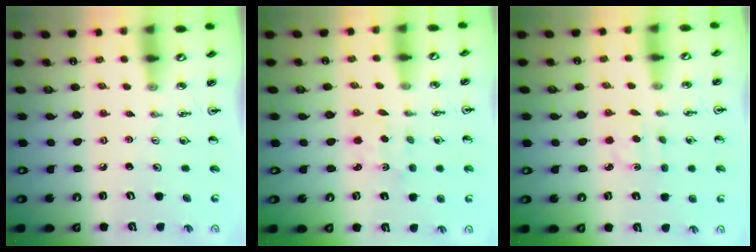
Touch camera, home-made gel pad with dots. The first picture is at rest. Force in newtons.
{"total": 2.1, "press": 2.0, "slide": 0.6}
{"total": 2.2, "press": 2.1, "slide": 0.6}